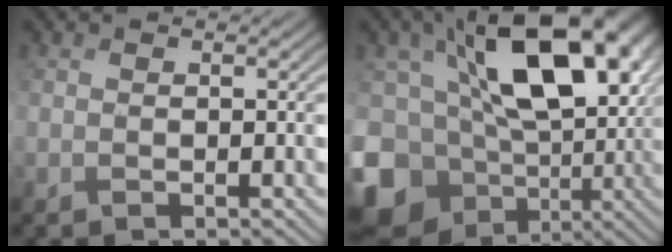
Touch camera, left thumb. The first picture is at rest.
{"total": 18.7, "force": [0.5, 13.3, 13.1], "torque": [-0.250, -0.025, 0.038]}